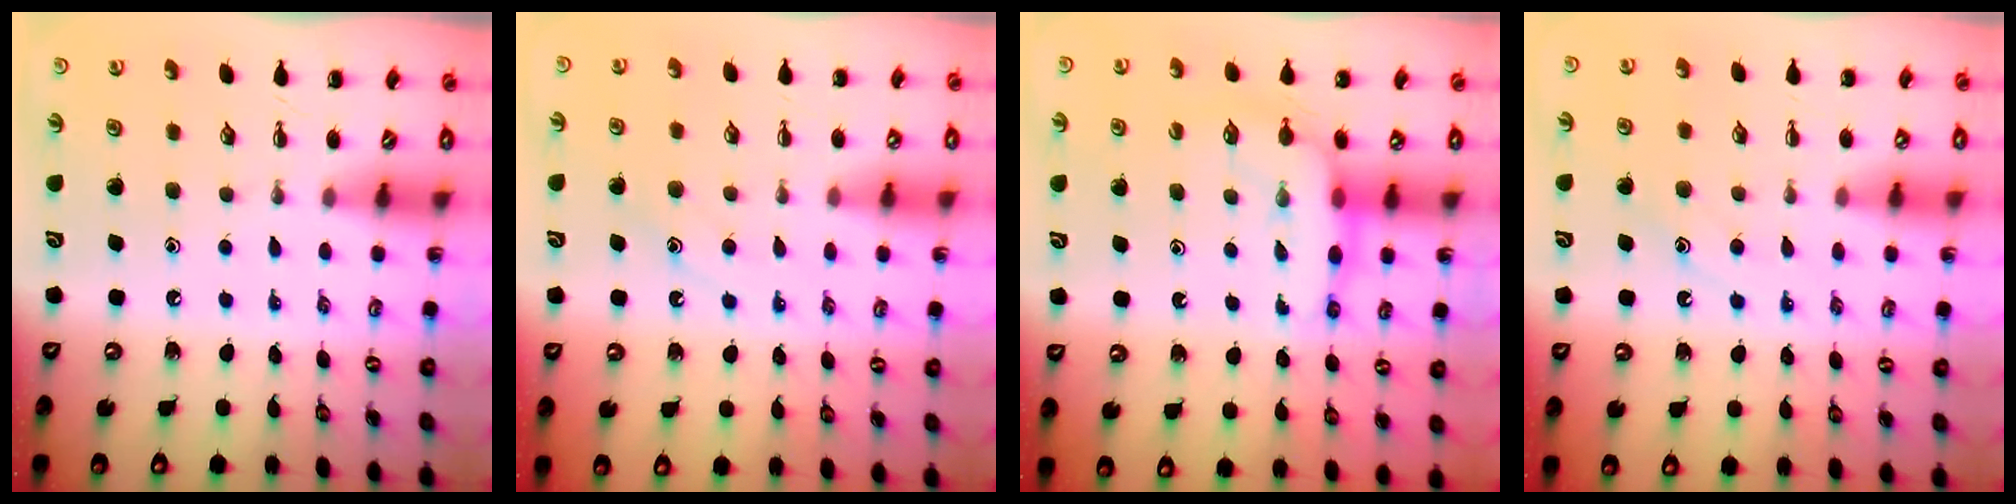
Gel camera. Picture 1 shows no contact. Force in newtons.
{"total": 10.6, "press": 10.5, "slide": 1.3}
{"total": 10.9, "press": 10.8, "slide": 1.5}
{"total": 10.6, "press": 10.5, "slide": 1.3}